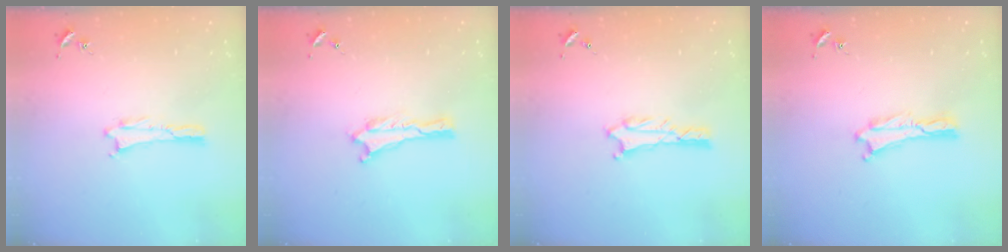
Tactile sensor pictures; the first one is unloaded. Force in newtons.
{"total": 0.0}
{"total": 1.3, "press": 1.3, "slide": 0.3}
{"total": 0.0}